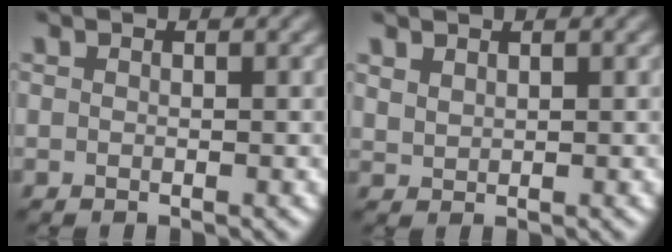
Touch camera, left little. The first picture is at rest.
{"total": 1.0, "force": [1.0, 0.2, 0.2], "torque": [-0.011, 0.000, 0.025]}